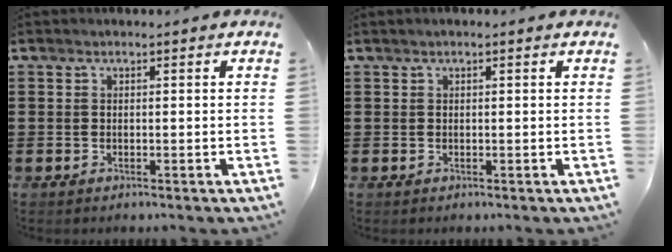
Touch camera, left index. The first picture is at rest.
{"total": 0.0}